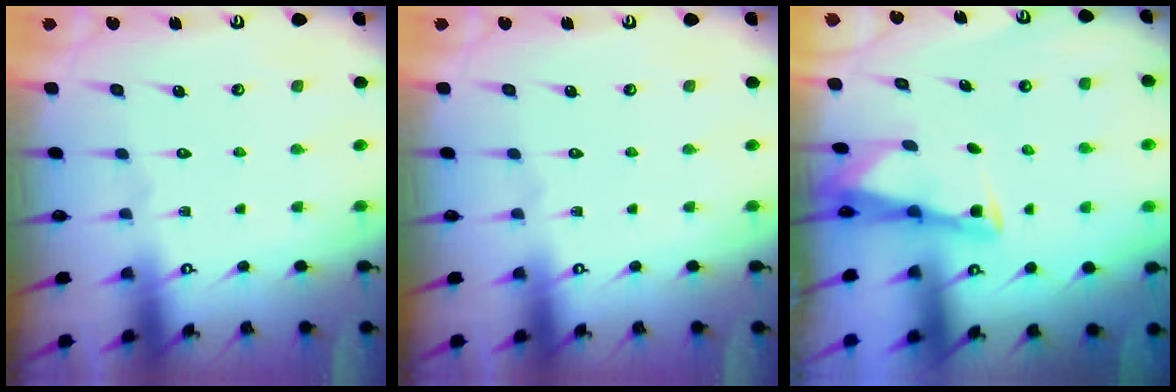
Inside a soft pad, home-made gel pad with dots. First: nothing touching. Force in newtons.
{"total": 0.0}
{"total": 2.9, "press": 2.9, "slide": 0.1}